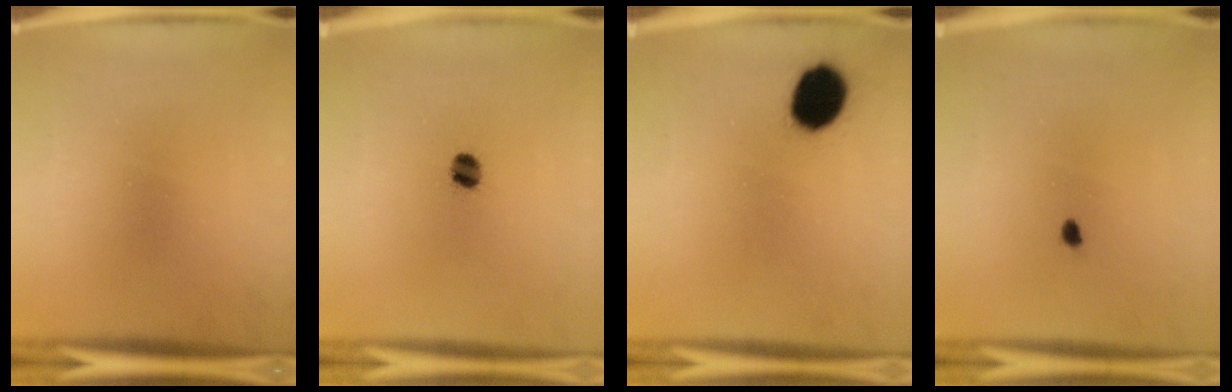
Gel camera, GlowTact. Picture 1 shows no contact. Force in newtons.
{"total": 3.5}
{"total": 11.1}
{"total": 0.7}